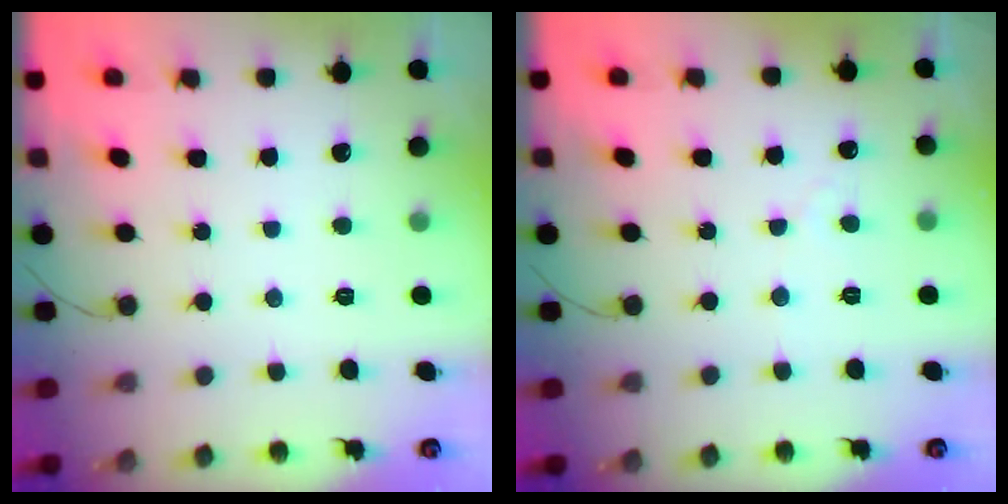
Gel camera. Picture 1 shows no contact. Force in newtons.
{"total": 1.9, "press": 1.9, "slide": 0.1}